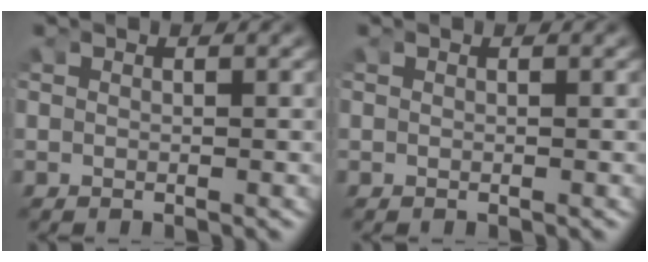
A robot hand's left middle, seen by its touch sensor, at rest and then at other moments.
{"total": 0.0}